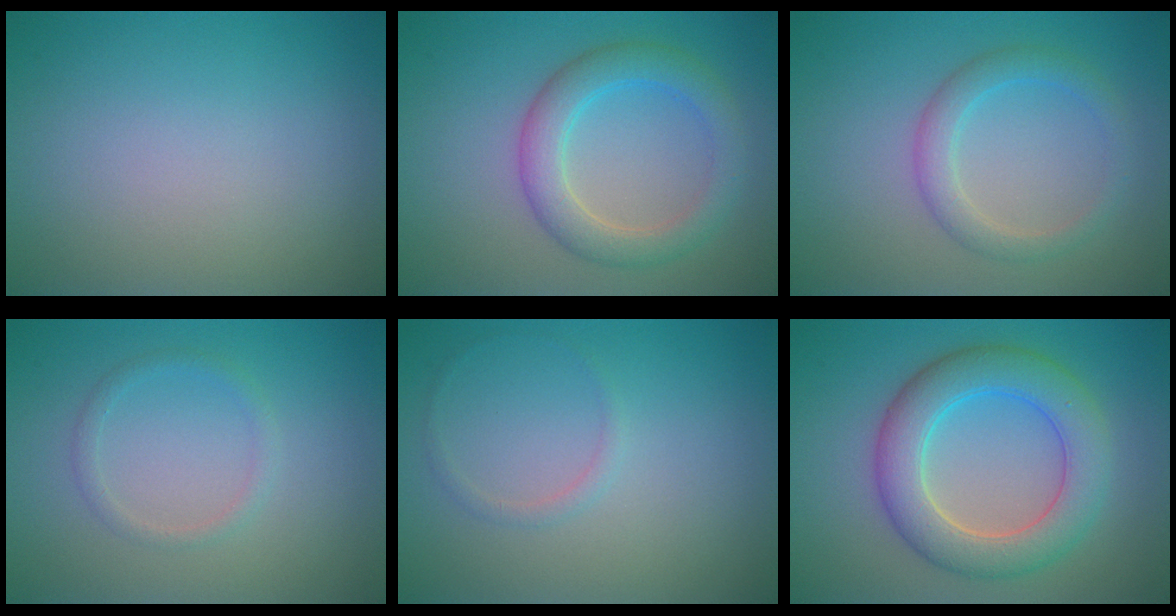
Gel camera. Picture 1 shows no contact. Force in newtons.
{"total": 4.3, "press": 4.3, "slide": 0.1}
{"total": 2.7, "press": 2.7, "slide": 0.1}
{"total": 1.2, "press": 1.2, "slide": 0.1}
{"total": 0.8, "press": 0.8, "slide": 0.1}
{"total": 6.5, "press": 6.5, "slide": 0.3}